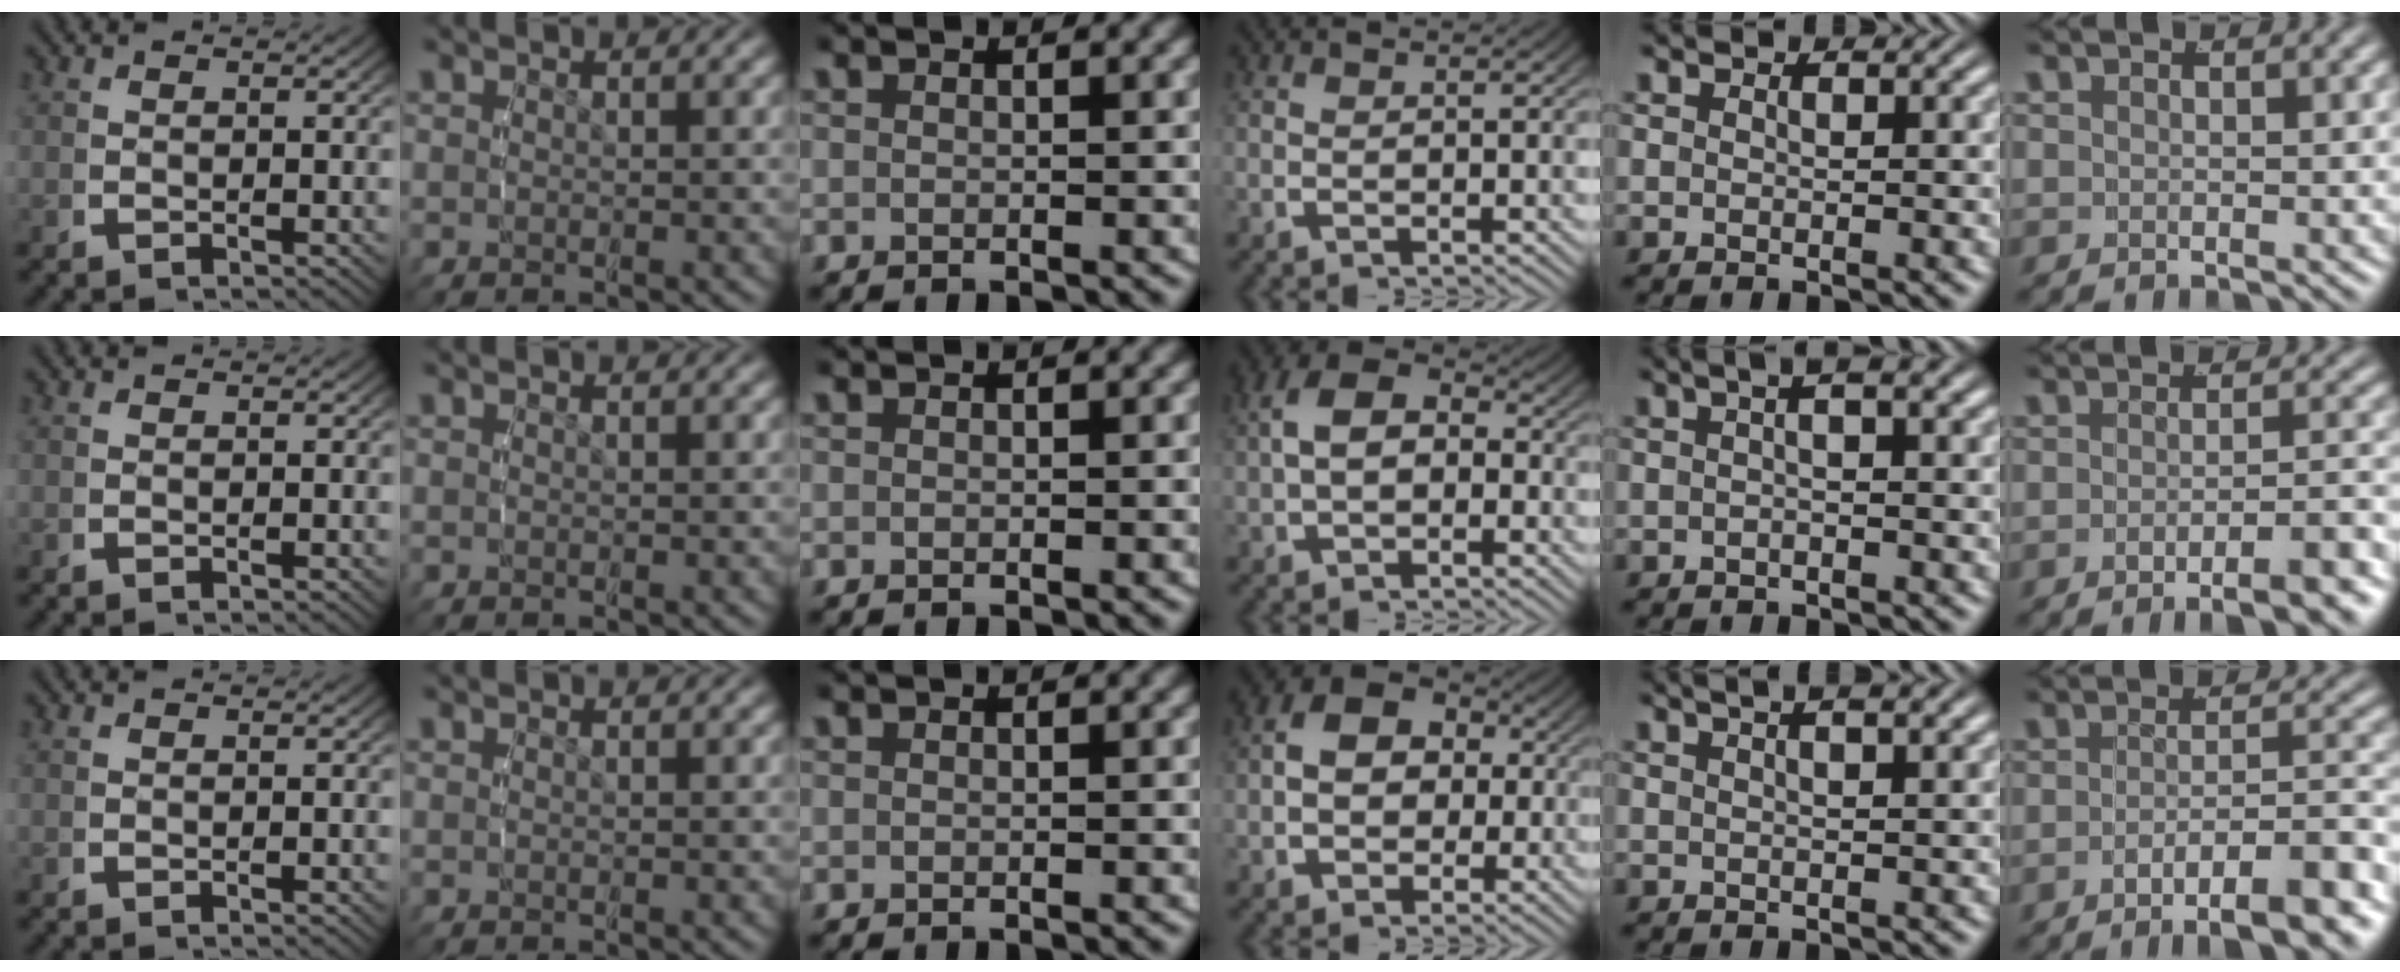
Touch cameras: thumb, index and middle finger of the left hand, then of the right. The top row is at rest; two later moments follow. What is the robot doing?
{"motion": "lift_and_place", "object": "cloth"}